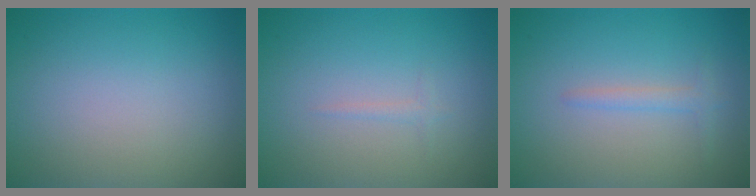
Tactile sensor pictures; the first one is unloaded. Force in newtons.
{"total": 0.6, "press": 0.6, "slide": 0.0}
{"total": 1.3, "press": 1.3, "slide": 0.1}